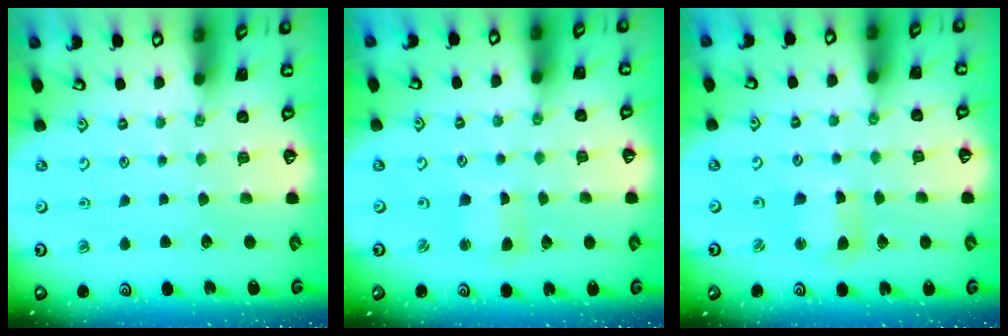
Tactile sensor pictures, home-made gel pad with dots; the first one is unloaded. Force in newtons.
{"total": 1.6, "press": 1.6, "slide": 0.4}
{"total": 5.3, "press": 5.2, "slide": 0.8}